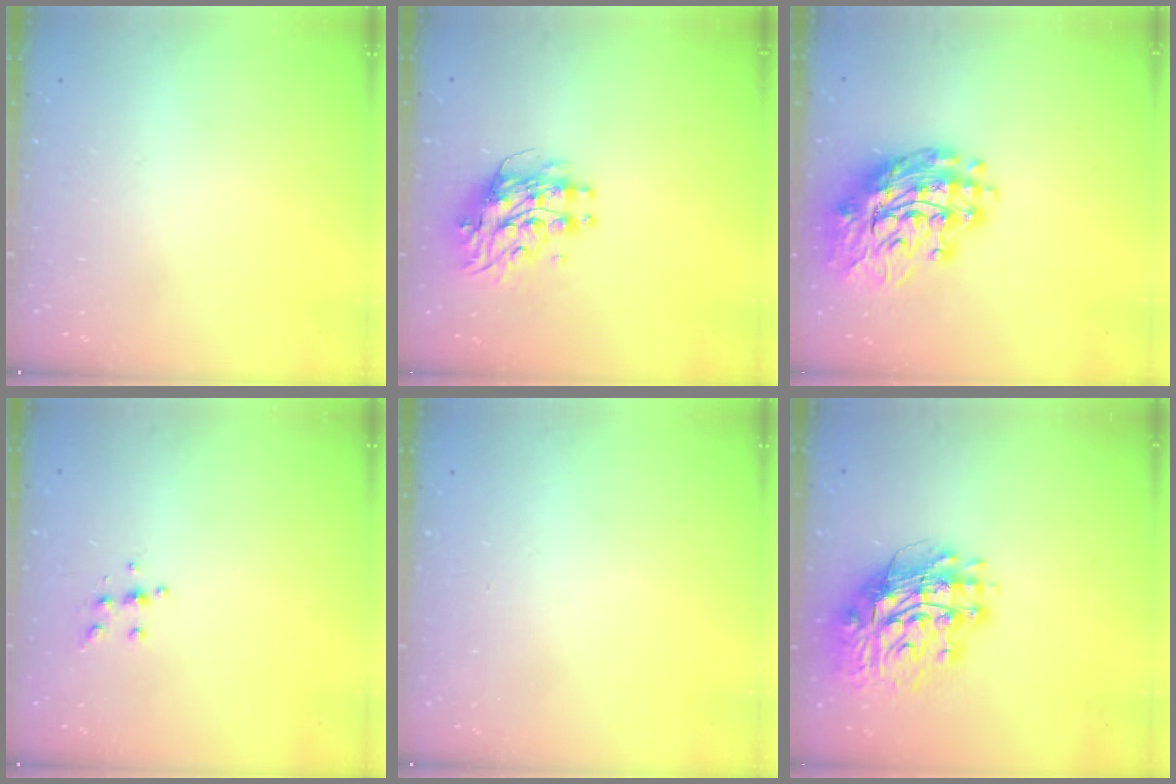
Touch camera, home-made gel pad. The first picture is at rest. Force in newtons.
{"total": 9.0, "press": 9.0, "slide": 0.9}
{"total": 16.6, "press": 16.5, "slide": 1.7}
{"total": 4.2, "press": 4.2, "slide": 0.4}
{"total": 0.0}
{"total": 16.0, "press": 15.9, "slide": 2.1}